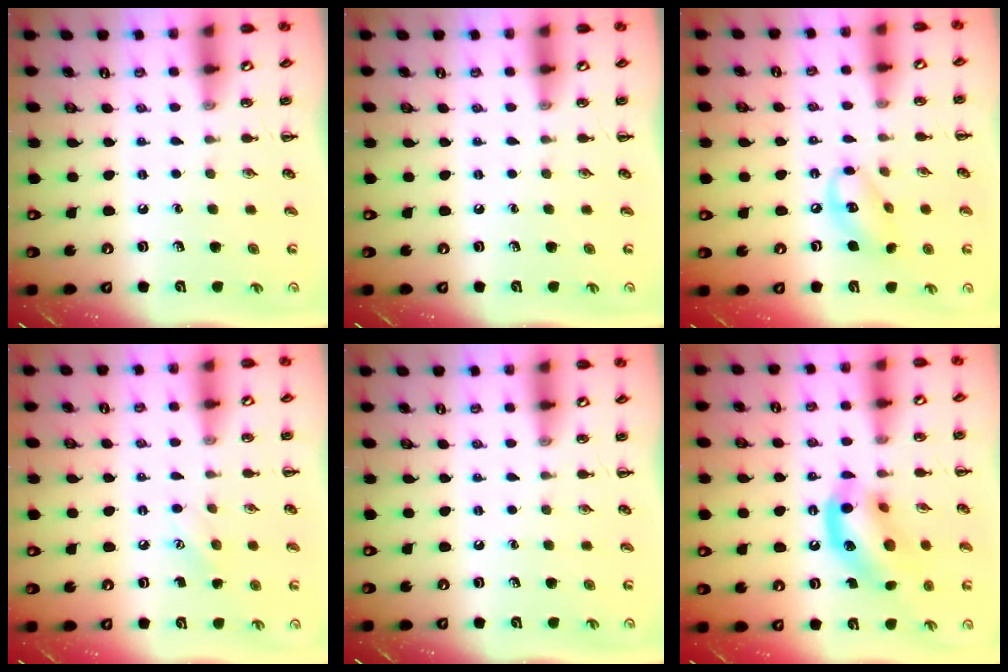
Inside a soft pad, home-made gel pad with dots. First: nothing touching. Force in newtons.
{"total": 0.0}
{"total": 10.2, "press": 10.0, "slide": 1.8}
{"total": 5.7, "press": 5.6, "slide": 1.2}
{"total": 0.0}
{"total": 13.9, "press": 13.7, "slide": 2.5}